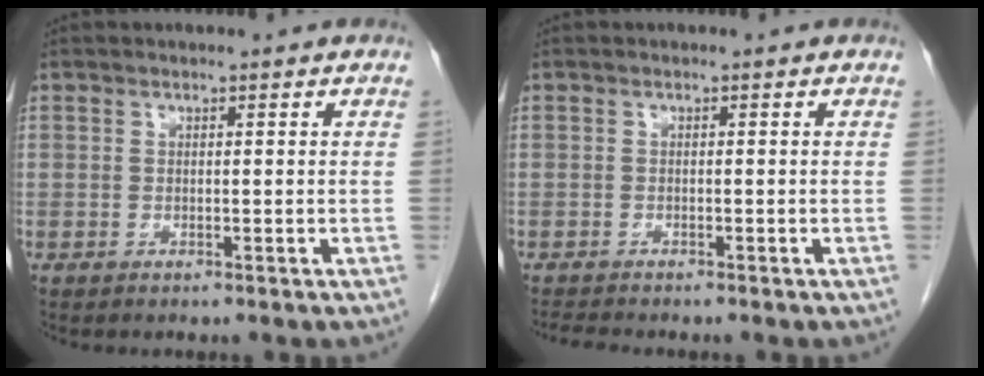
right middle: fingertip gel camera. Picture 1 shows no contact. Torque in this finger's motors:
{"motor_torque": [0.11, -0.06, -0.02, -0.01]}